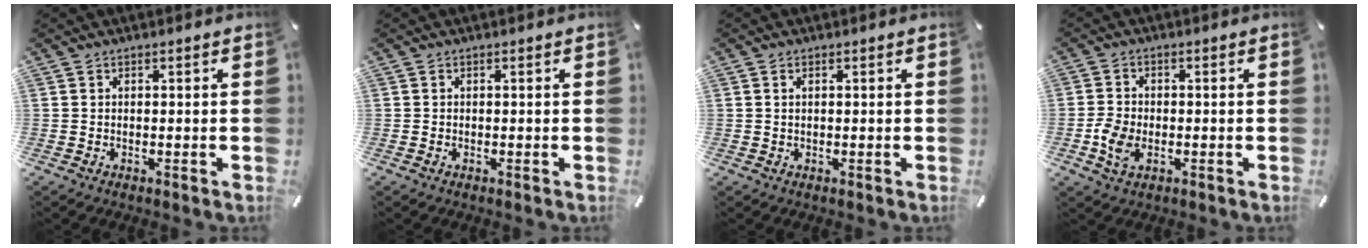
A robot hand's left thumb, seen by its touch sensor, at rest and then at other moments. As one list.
[{"total": 0.0}, {"total": 0.9, "force": [0.2, 0.5, 0.8], "torque": [-0.016, 0.003, 0.003]}, {"total": 5.2, "force": [-1.5, 3.6, 3.5], "torque": [-0.078, 0.003, -0.029]}]